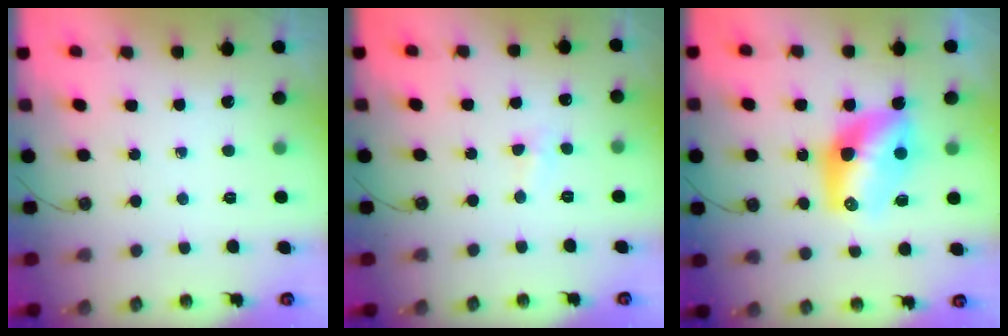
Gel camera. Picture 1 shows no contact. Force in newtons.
{"total": 2.4, "press": 2.3, "slide": 0.4}
{"total": 12.2, "press": 12.1, "slide": 1.0}